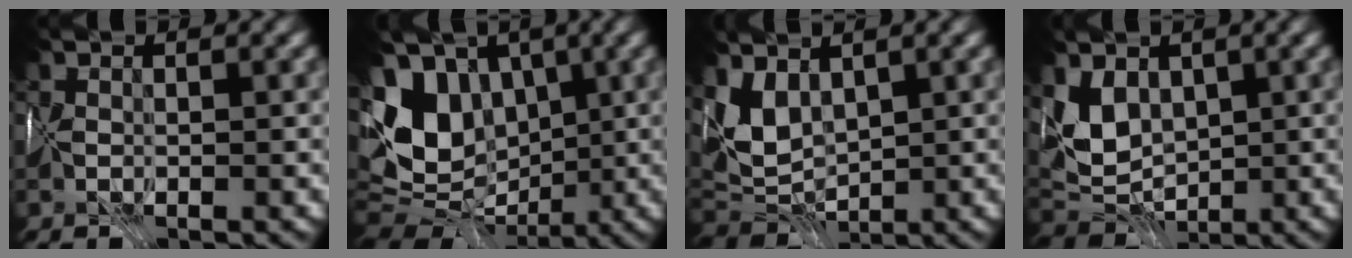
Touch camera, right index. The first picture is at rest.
{"total": 9.2, "force": [1.4, 7.0, 5.7], "torque": [-0.120, 0.007, 0.015]}
{"total": 3.1, "force": [2.2, 1.5, 1.5], "torque": [-0.038, -0.002, 0.045]}
{"total": 2.9, "force": [1.8, 1.9, 1.2], "torque": [-0.033, -0.003, 0.038]}